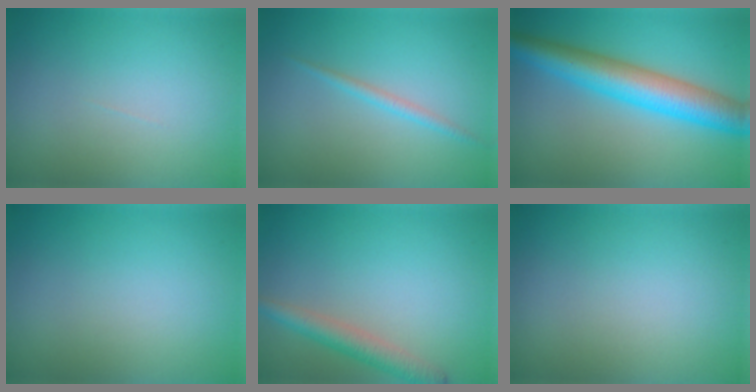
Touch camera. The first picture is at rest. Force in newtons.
{"total": 1.2, "press": 1.2, "slide": 0.1}
{"total": 7.4, "press": 7.4, "slide": 0.0}
{"total": 0.0}
{"total": 3.1, "press": 3.1, "slide": 0.2}
{"total": 0.0}